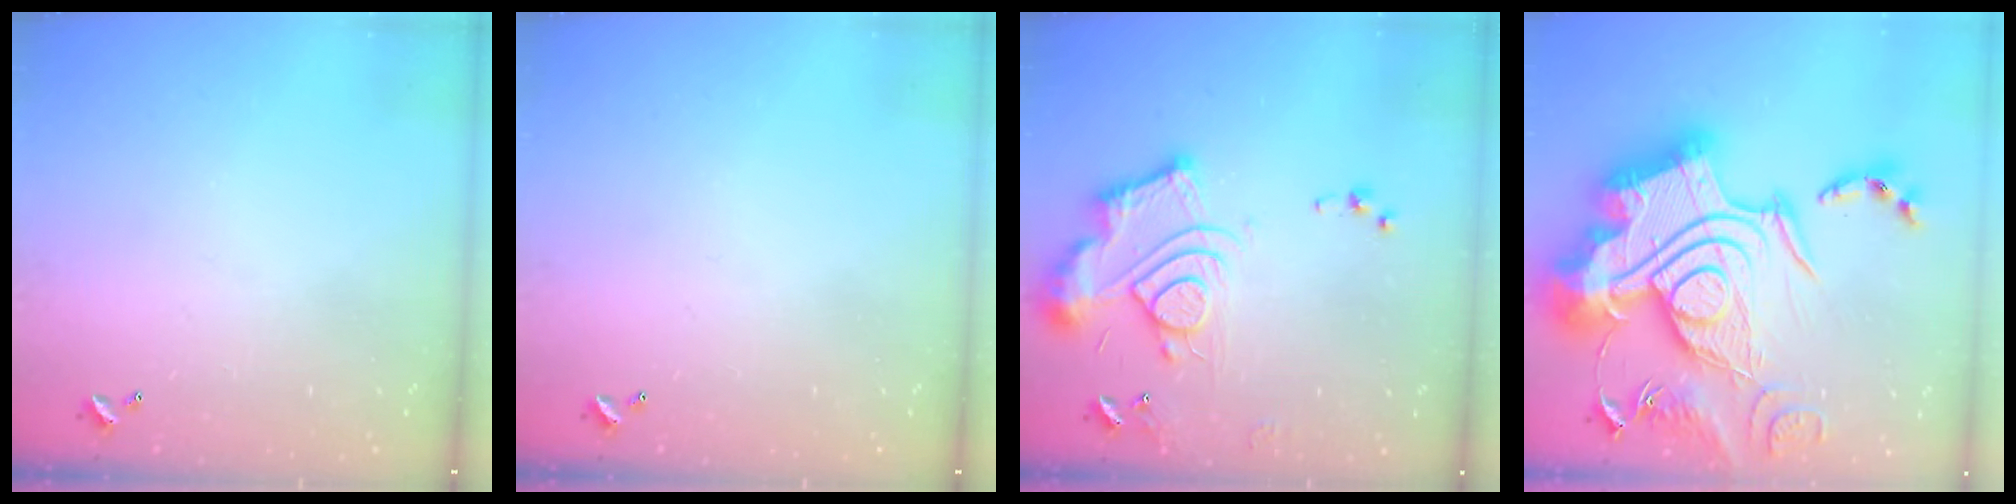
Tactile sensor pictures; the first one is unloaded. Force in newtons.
{"total": 0.0}
{"total": 14.1, "press": 14.1, "slide": 1.3}
{"total": 0.7, "press": 0.7, "slide": 0.1}